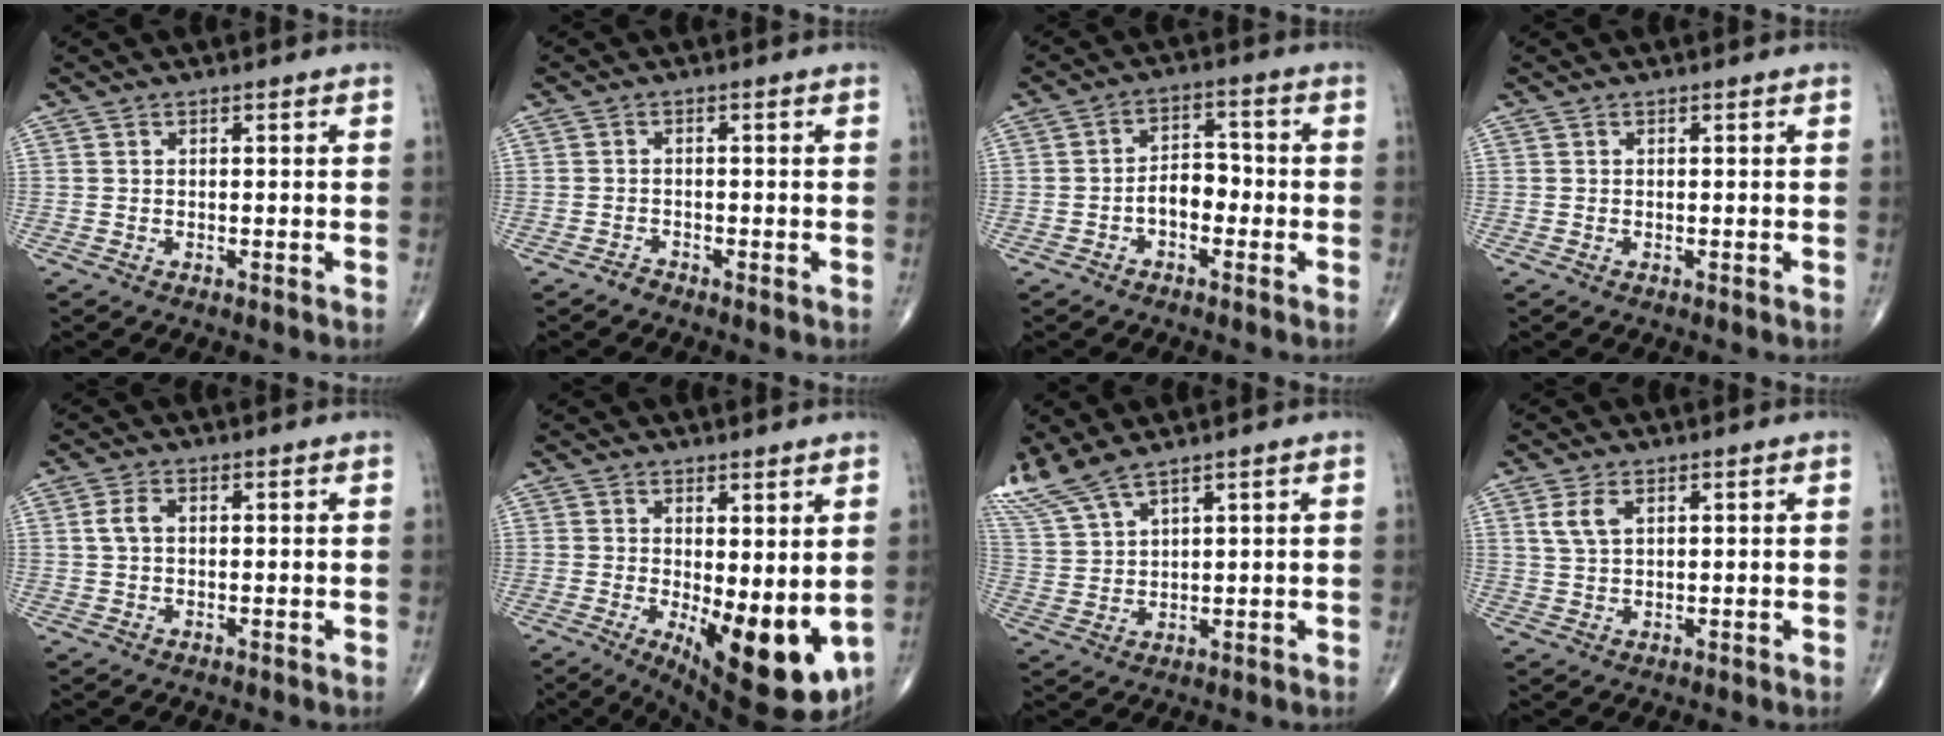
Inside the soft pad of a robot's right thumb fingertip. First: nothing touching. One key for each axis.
{"total": 1.0, "fx": -0.9, "fy": 0.3, "fz": 0.0, "tx": 0.001, "ty": -0.001, "tz": -0.022}
{"total": 5.3, "fx": -1.7, "fy": 3.4, "fz": 3.8, "tx": -0.045, "ty": 0.028, "tz": -0.038}
{"total": 0.0}
{"total": 2.9, "fx": 0.4, "fy": 1.8, "fz": 2.3, "tx": -0.051, "ty": 0.007, "tz": 0.008}
{"total": 14.3, "fx": -1.8, "fy": 5.5, "fz": 13.1, "tx": -0.181, "ty": -0.033, "tz": -0.008}
{"total": 8.2, "fx": 6.8, "fy": 1.6, "fz": 4.2, "tx": -0.108, "ty": -0.013, "tz": 0.155}
{"total": 4.0, "fx": 1.7, "fy": 2.1, "fz": 3.0, "tx": -0.061, "ty": 0.001, "tz": 0.039}